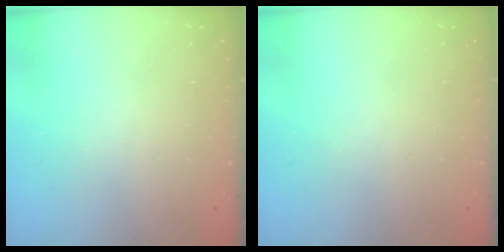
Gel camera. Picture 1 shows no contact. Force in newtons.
{"total": 0.0}